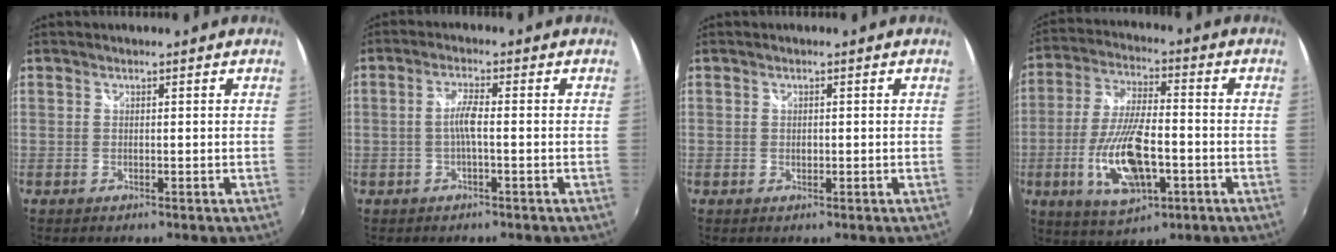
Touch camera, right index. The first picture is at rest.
{"total": 3.1, "force": [-0.8, 0.1, 3.1], "torque": [-0.062, 0.005, -0.014]}
{"total": 0.7, "force": [-0.1, 0.6, 0.5], "torque": [-0.008, 0.000, -0.003]}
{"total": 15.3, "force": [-4.7, 5.9, 13.3], "torque": [-0.276, -0.013, -0.081]}